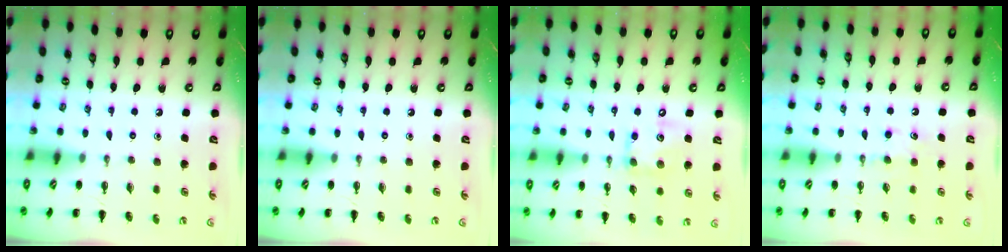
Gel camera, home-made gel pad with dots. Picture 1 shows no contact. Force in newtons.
{"total": 0.0}
{"total": 10.8, "press": 10.6, "slide": 1.6}
{"total": 5.7, "press": 5.5, "slide": 1.5}